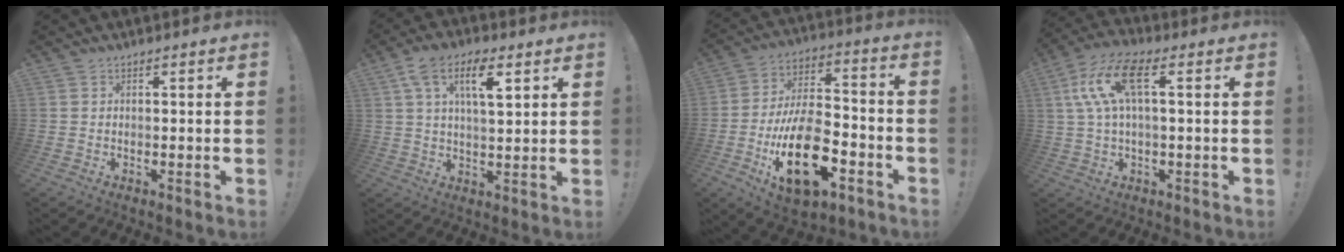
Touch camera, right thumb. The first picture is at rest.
{"total": 10.3, "force": [4.4, 4.4, 8.2], "torque": [-0.138, 0.000, 0.076]}
{"total": 23.4, "force": [-9.2, 11.9, 18.0], "torque": [-0.324, 0.053, -0.145]}
{"total": 12.8, "force": [3.0, 5.2, 11.3], "torque": [-0.229, 0.009, 0.055]}